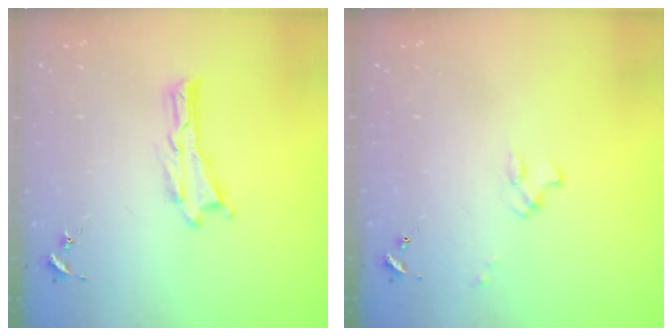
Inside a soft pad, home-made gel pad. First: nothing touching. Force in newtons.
{"total": 1.1, "press": 1.1, "slide": 0.2}